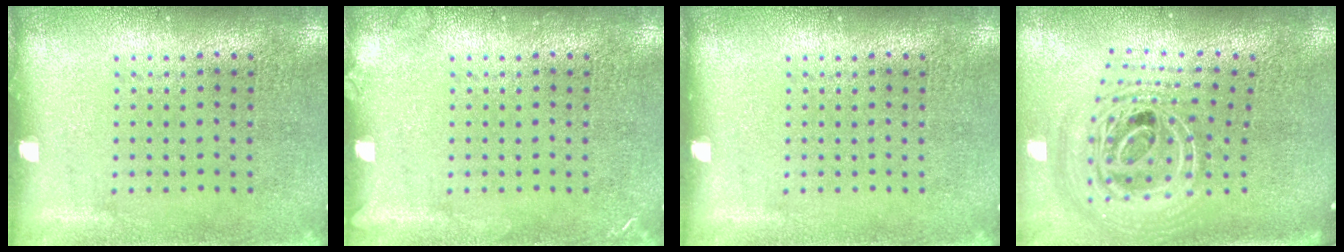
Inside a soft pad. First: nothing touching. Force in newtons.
{"total": 0.8, "press": 0.8, "slide": 0.1}
{"total": 0.0}
{"total": 2.8, "press": 1.9, "slide": 2.0}